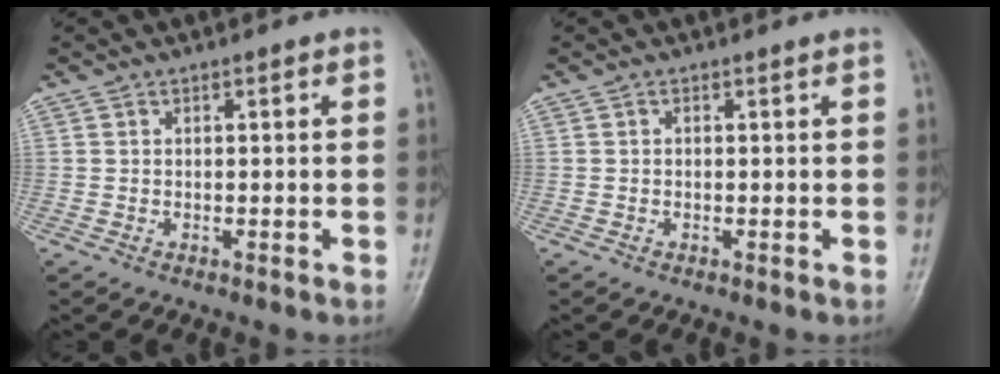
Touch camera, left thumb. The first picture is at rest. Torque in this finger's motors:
{"motor_torque": [0.00, 0.00, -0.03, -0.03, 0.00]}